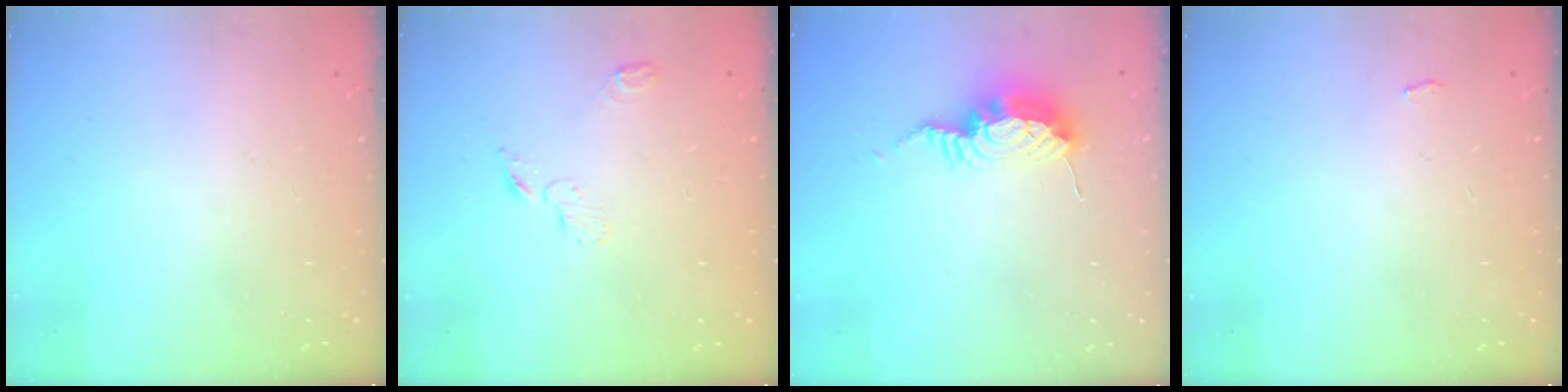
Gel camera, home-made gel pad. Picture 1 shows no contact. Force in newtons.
{"total": 3.2, "press": 3.2, "slide": 0.3}
{"total": 10.4, "press": 10.4, "slide": 0.5}
{"total": 2.8, "press": 2.8, "slide": 0.3}